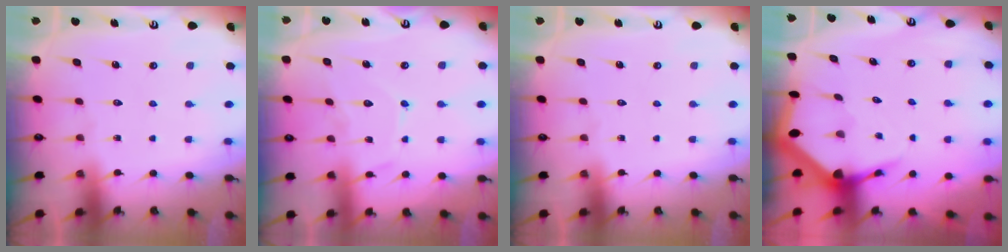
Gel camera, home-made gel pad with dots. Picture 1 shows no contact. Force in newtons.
{"total": 10.2, "press": 10.1, "slide": 0.6}
{"total": 0.0}
{"total": 4.4, "press": 4.4, "slide": 0.5}